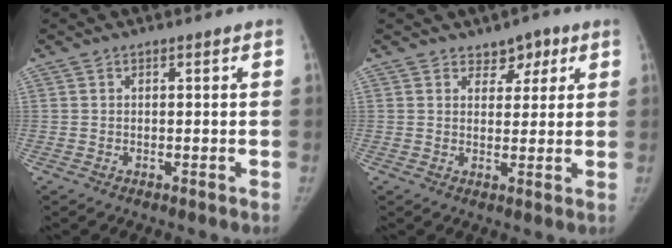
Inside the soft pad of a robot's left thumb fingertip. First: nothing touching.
{"total": 4.1, "force": [2.5, 2.7, 1.6], "torque": [0.005, -0.013, 0.037]}